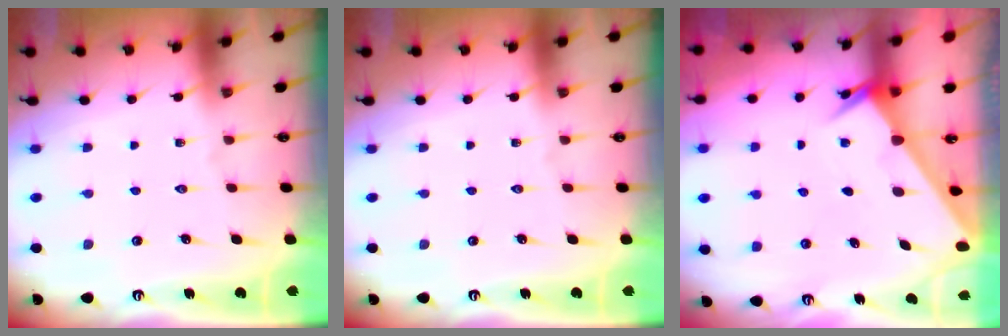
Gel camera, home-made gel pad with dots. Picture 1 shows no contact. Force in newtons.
{"total": 0.0}
{"total": 2.0, "press": 2.0, "slide": 0.1}